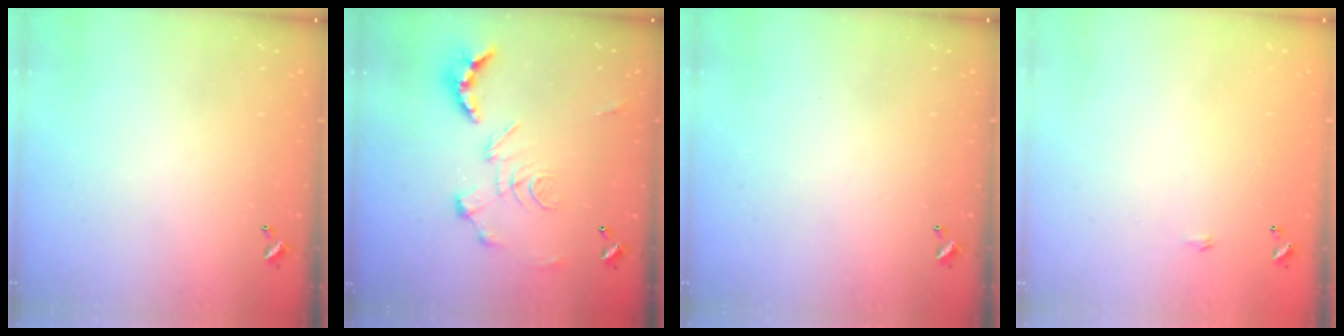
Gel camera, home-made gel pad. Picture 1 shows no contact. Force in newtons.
{"total": 2.9, "press": 2.3, "slide": 1.7}
{"total": 0.0}
{"total": 0.6, "press": 0.6, "slide": 0.2}